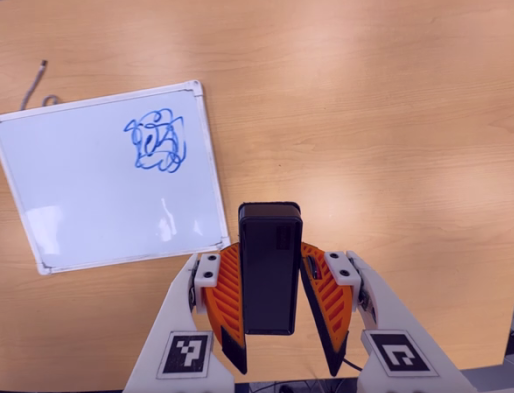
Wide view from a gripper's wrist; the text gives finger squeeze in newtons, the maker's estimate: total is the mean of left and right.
{"total": 4.5, "left": 3.9, "right": 5.1}